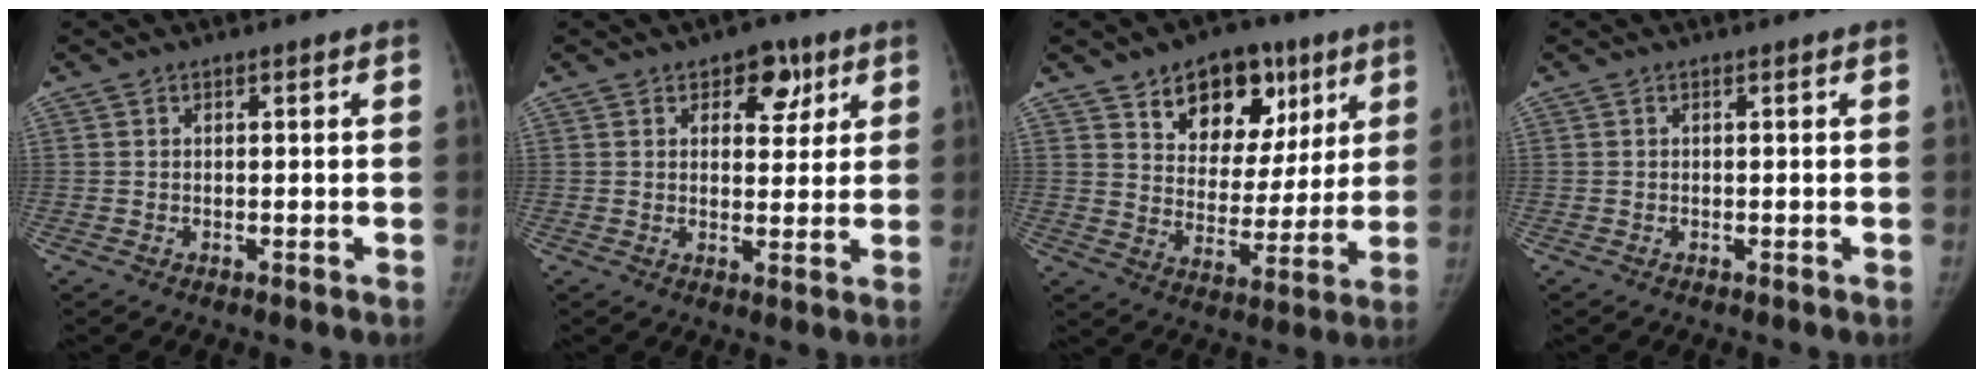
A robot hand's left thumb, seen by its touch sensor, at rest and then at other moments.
{"total": 6.6, "force": [3.5, 4.2, 3.7], "torque": [-0.011, -0.013, 0.045]}
{"total": 16.4, "force": [8.9, 10.8, 8.6], "torque": [-0.068, -0.033, 0.141]}
{"total": 0.0}